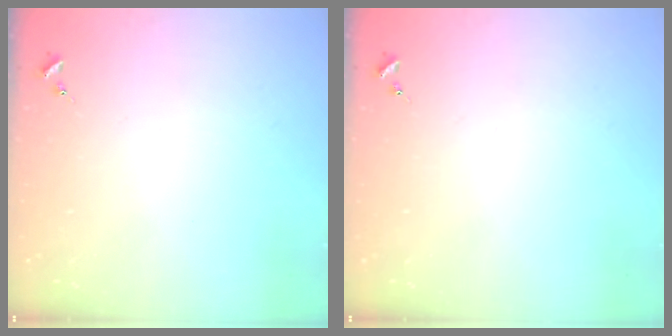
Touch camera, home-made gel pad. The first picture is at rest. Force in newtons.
{"total": 0.0}